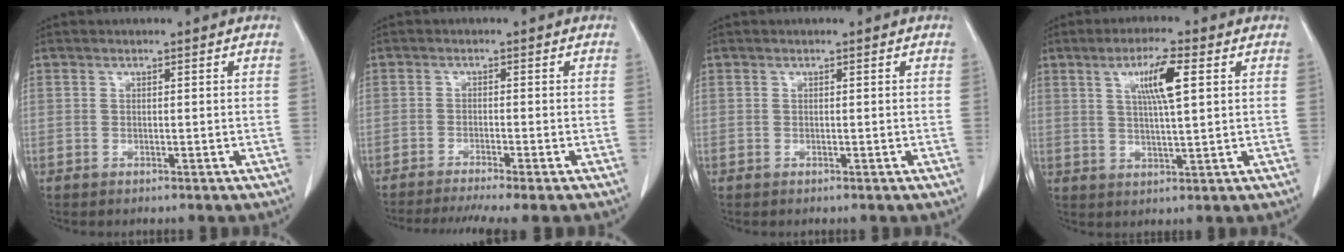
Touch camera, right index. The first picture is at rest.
{"total": 8.7, "force": [-7.2, -0.3, 4.8], "torque": [-0.059, -0.013, -0.107]}
{"total": 0.0}
{"total": 6.9, "force": [2.4, 0.4, 6.5], "torque": [-0.118, 0.003, 0.044]}